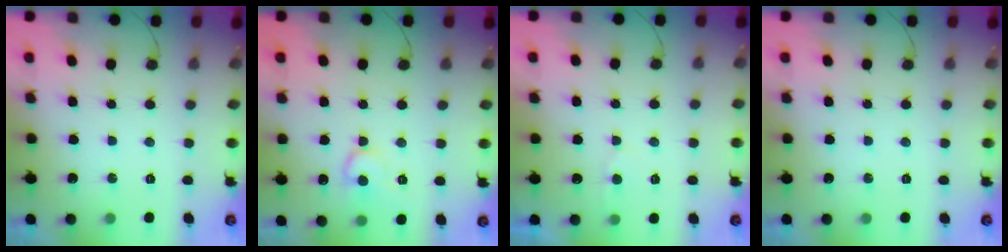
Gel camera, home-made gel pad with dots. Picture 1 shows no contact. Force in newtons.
{"total": 9.3, "press": 9.2, "slide": 0.8}
{"total": 2.9, "press": 2.8, "slide": 0.3}
{"total": 0.0}